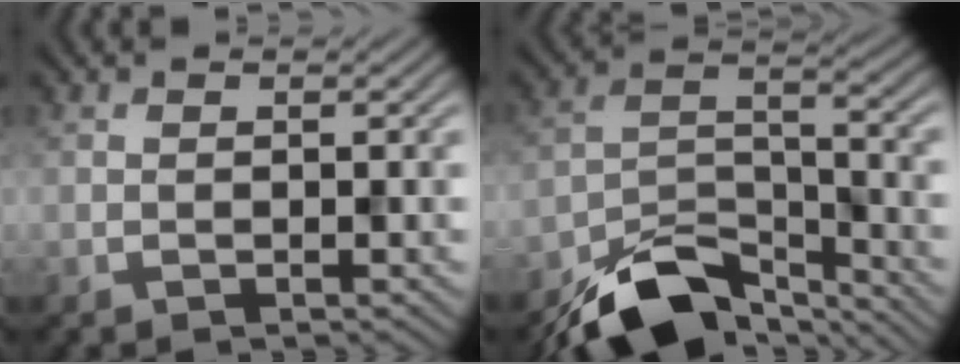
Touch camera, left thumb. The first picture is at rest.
{"total": 10.9, "force": [-8.6, 4.1, 5.2], "torque": [-0.090, -0.003, -0.163]}